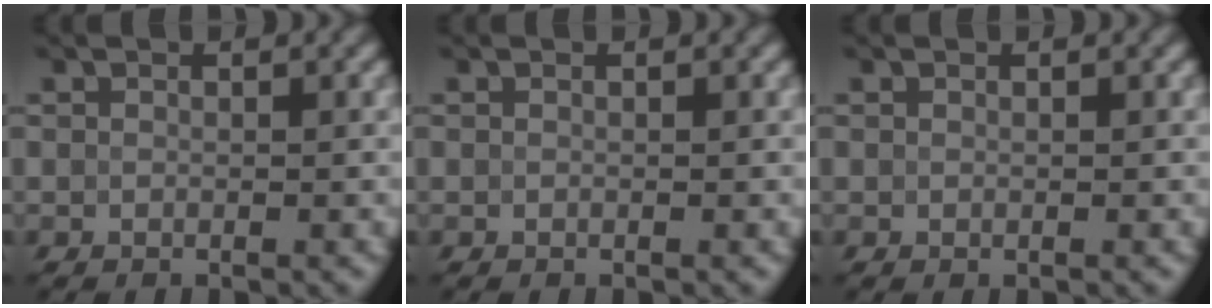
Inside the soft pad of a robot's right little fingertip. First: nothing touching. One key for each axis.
{"total": 0.0}
{"total": 0.0}